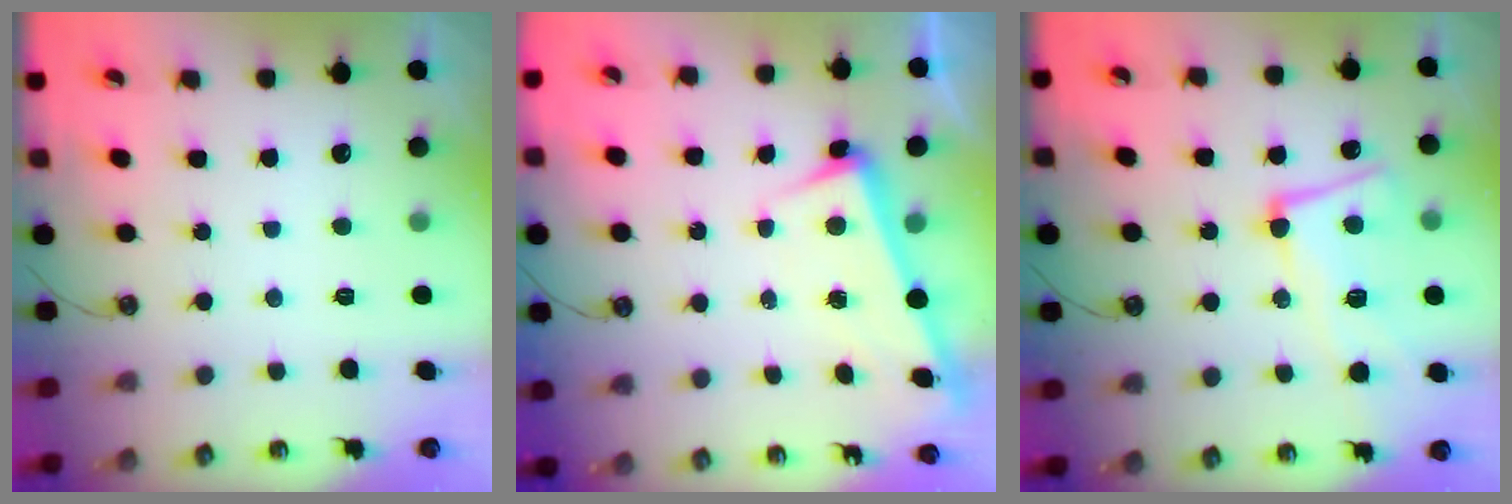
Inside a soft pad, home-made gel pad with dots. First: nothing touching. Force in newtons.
{"total": 3.3, "press": 3.2, "slide": 1.1}
{"total": 8.5, "press": 8.4, "slide": 1.7}